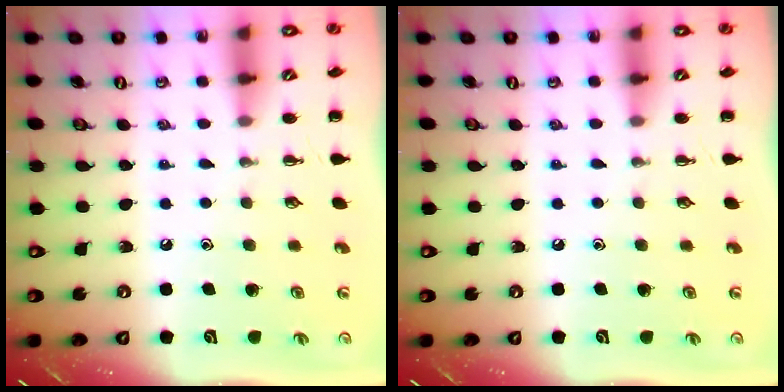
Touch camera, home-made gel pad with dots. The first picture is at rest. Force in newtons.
{"total": 0.0}